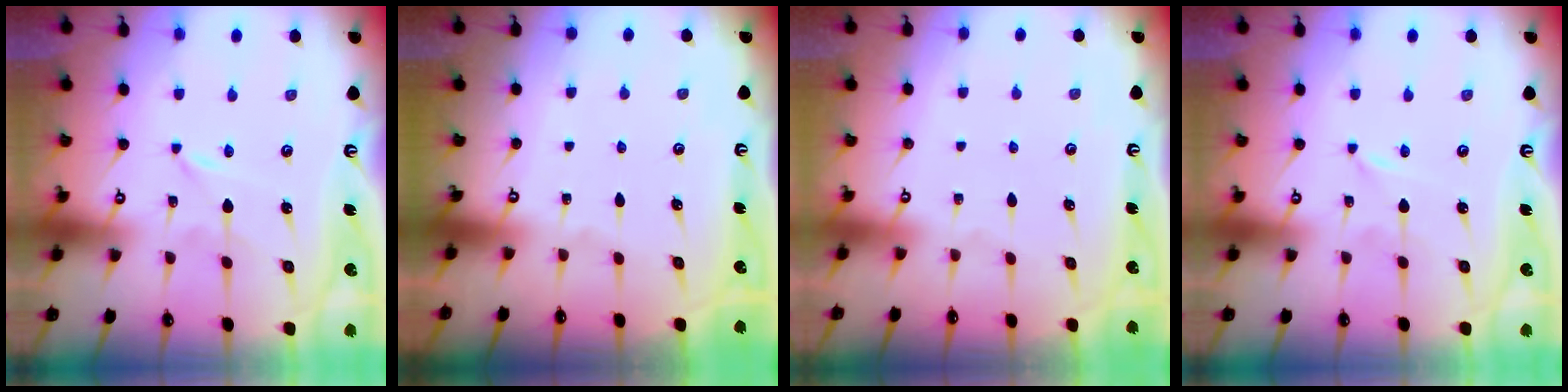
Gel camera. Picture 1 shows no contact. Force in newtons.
{"total": 0.0}
{"total": 0.0}
{"total": 0.0}